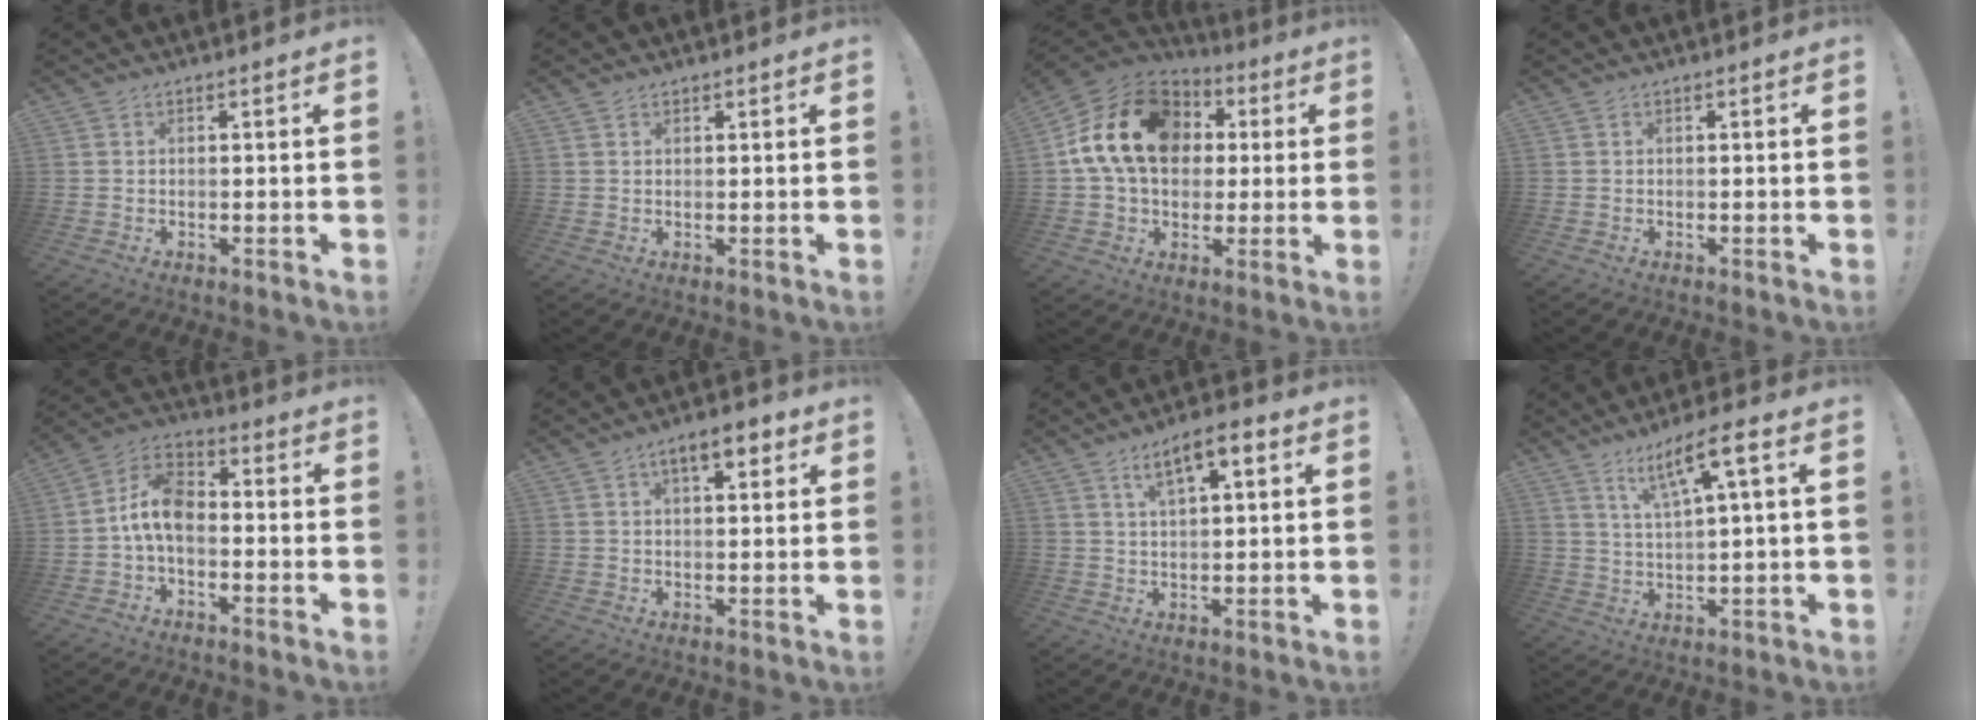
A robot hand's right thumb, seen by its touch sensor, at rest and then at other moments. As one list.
[{"total": 0.9, "force": [0.8, 0.5, 0.1], "torque": [0.004, -0.004, 0.015]}, {"total": 21.0, "force": [4.7, 15.5, 13.4], "torque": [-0.221, 0.002, 0.090]}, {"total": 0.0}, {"total": 10.3, "force": [-1.9, 6.3, 7.9], "torque": [-0.169, 0.016, -0.033]}, {"total": 6.7, "force": [3.2, 2.6, 5.3], "torque": [-0.071, -0.004, 0.049]}, {"total": 7.6, "force": [3.4, 2.5, 6.3], "torque": [-0.097, -0.008, 0.054]}, {"total": 9.8, "force": [4.6, 1.1, 8.6], "torque": [-0.148, -0.015, 0.071]}]